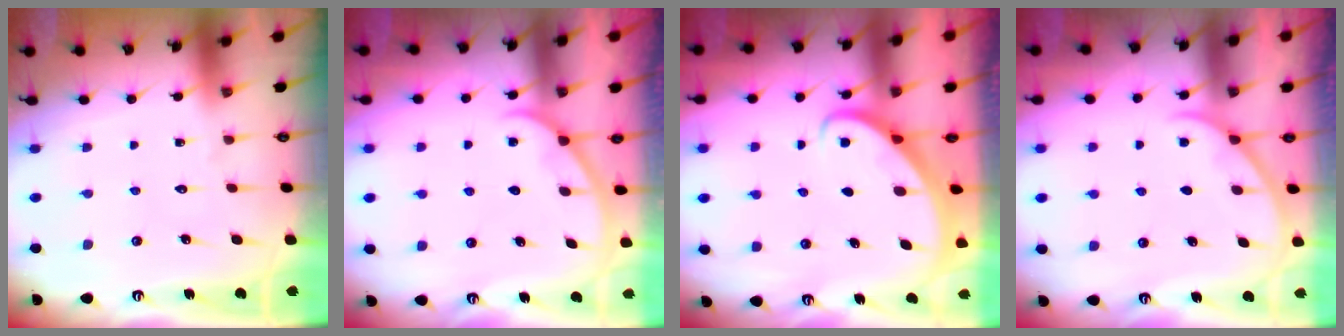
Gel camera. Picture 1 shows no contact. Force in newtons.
{"total": 1.9, "press": 1.9, "slide": 0.2}
{"total": 2.9, "press": 2.9, "slide": 0.2}
{"total": 1.9, "press": 1.9, "slide": 0.2}